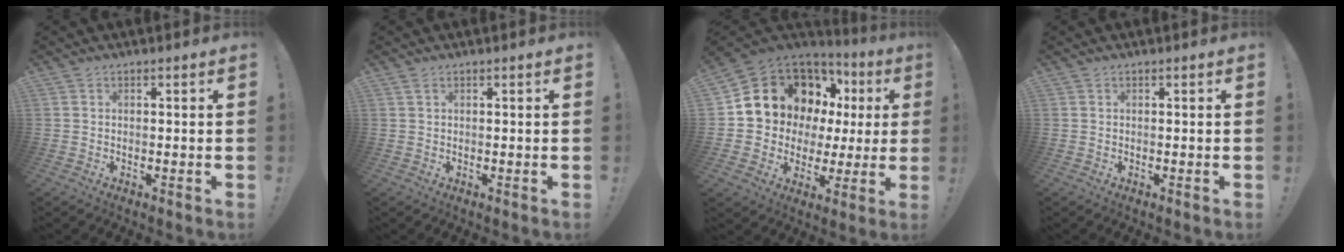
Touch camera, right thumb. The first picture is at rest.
{"total": 1.0, "force": [0.6, 0.4, 0.7], "torque": [-0.021, 0.004, 0.012]}
{"total": 13.8, "force": [7.9, 9.8, 5.7], "torque": [-0.091, -0.060, 0.165]}
{"total": 0.0}